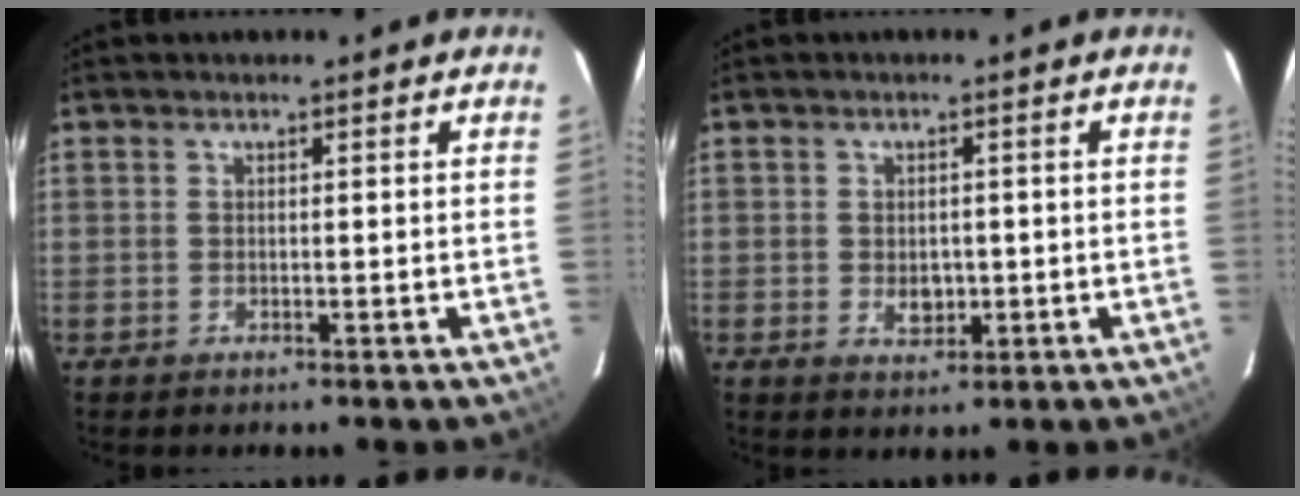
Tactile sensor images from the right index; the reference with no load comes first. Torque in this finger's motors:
{"motor_torque": [0.14, 0.06, 0.01, 0.03]}